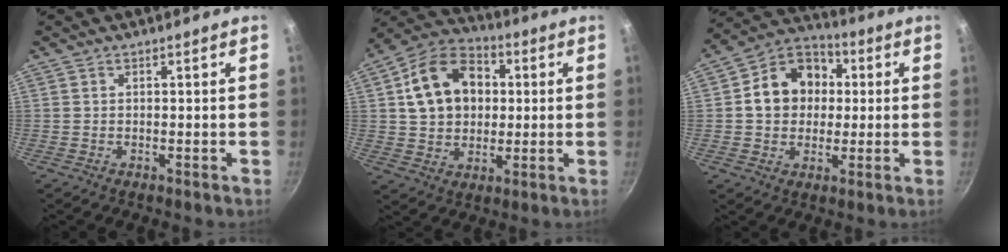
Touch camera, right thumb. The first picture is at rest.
{"total": 15.9, "force": [3.0, 12.1, 9.8], "torque": [-0.142, 0.022, 0.043]}
{"total": 13.4, "force": [1.7, 11.1, 7.3], "torque": [-0.083, 0.025, 0.012]}